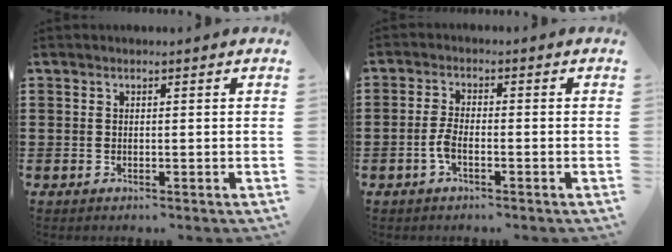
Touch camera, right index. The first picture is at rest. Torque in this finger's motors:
{"motor_torque": [0.71, 1.43, 0.09, 0.09]}